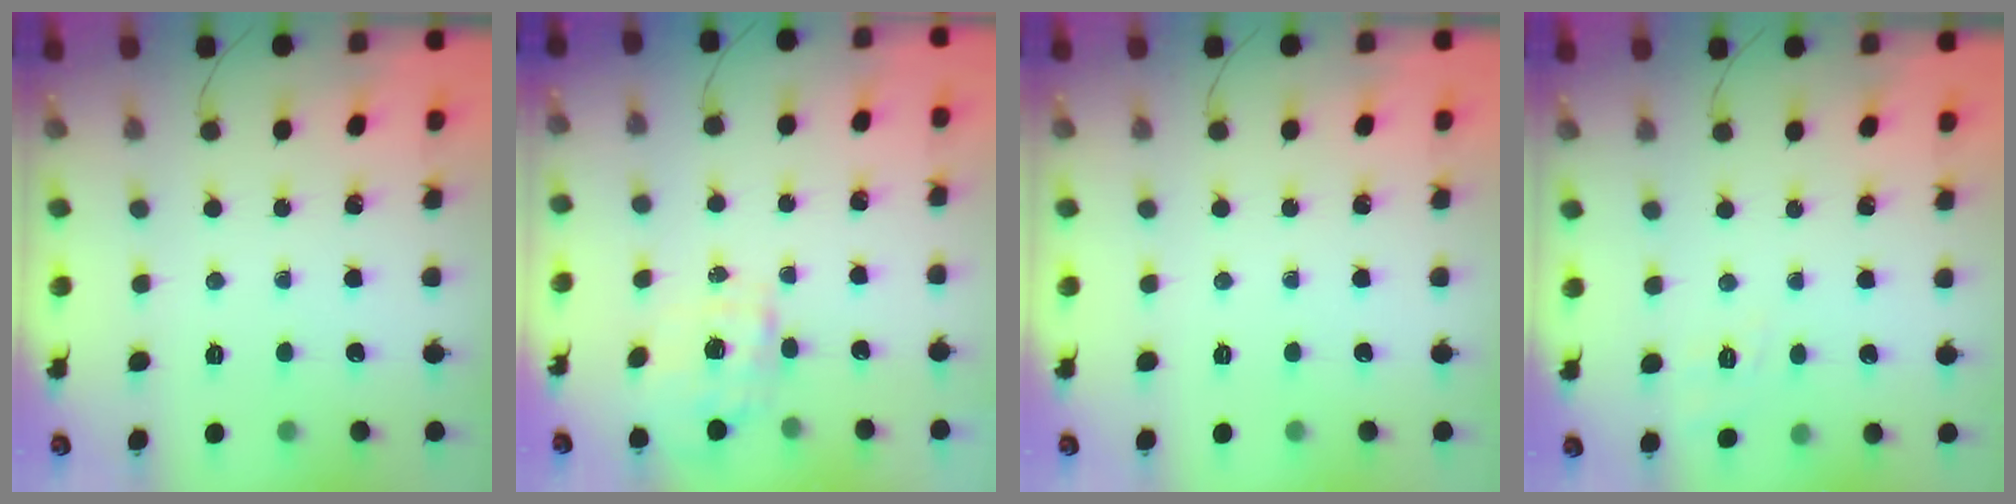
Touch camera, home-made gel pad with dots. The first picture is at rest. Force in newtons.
{"total": 7.5, "press": 7.1, "slide": 2.3}
{"total": 0.0}
{"total": 5.9, "press": 5.4, "slide": 2.3}